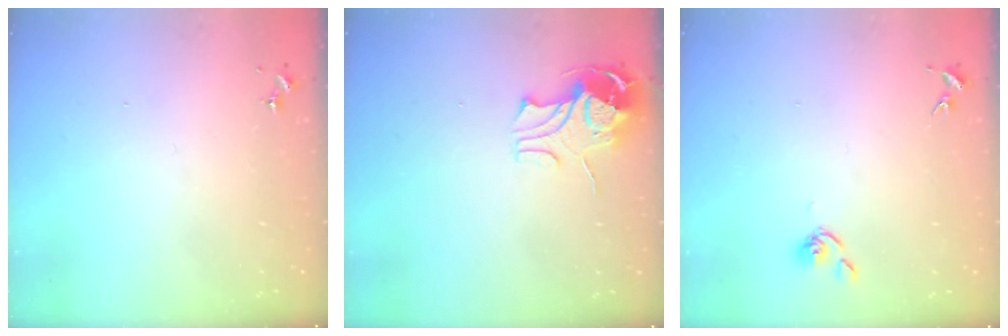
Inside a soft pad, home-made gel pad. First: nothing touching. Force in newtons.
{"total": 10.8, "press": 10.7, "slide": 1.4}
{"total": 3.9, "press": 3.8, "slide": 0.8}